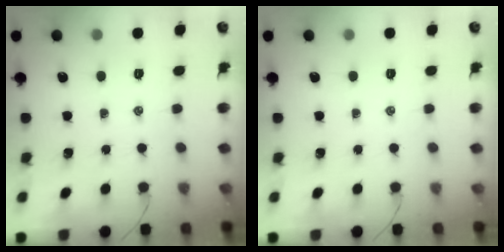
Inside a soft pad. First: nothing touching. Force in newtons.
{"total": 0.0}